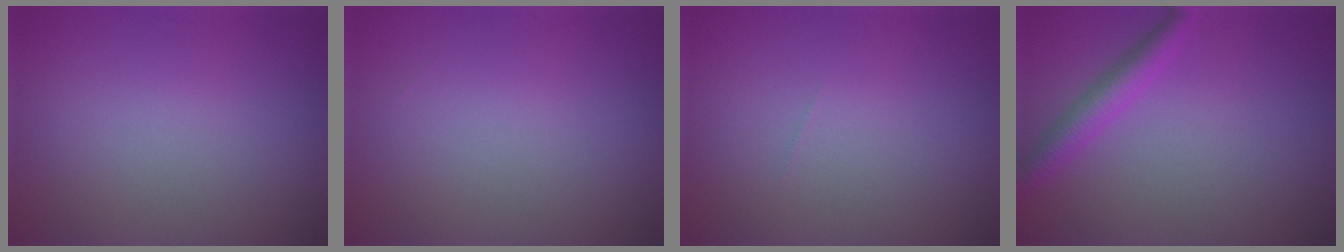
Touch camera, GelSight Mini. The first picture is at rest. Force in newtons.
{"total": 0.0}
{"total": 0.0}
{"total": 2.6, "press": 2.6, "slide": 0.2}